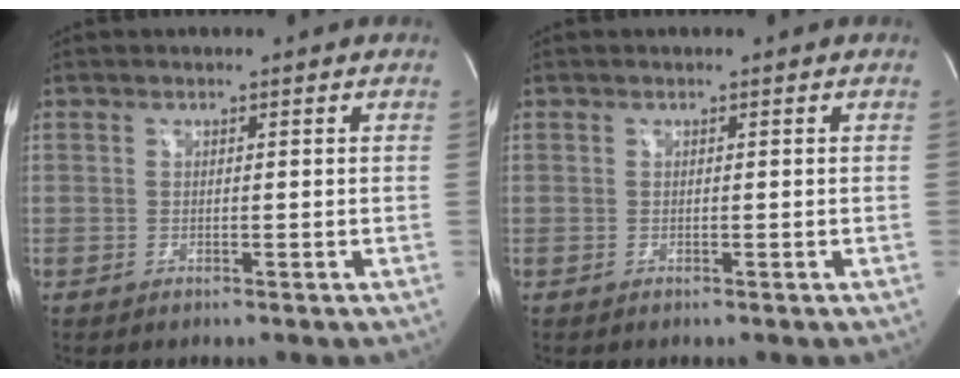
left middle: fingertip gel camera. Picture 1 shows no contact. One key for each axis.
{"total": 0.0}